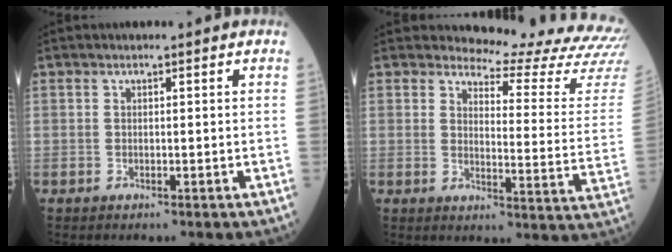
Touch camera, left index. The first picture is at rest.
{"total": 17.6, "force": [17.3, -0.1, 3.1], "torque": [-0.033, -0.160, 0.175]}